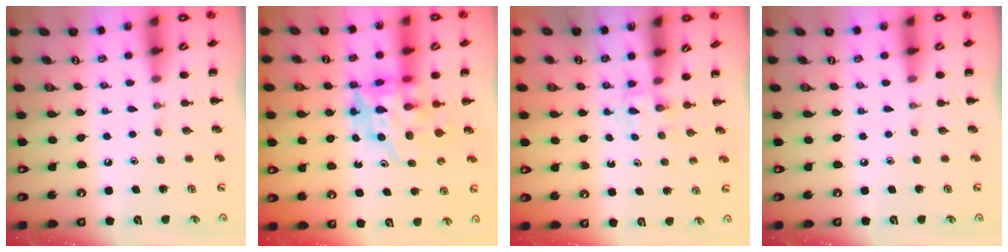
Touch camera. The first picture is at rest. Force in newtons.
{"total": 10.4, "press": 10.0, "slide": 3.1}
{"total": 2.2, "press": 1.9, "slide": 1.1}
{"total": 0.0}